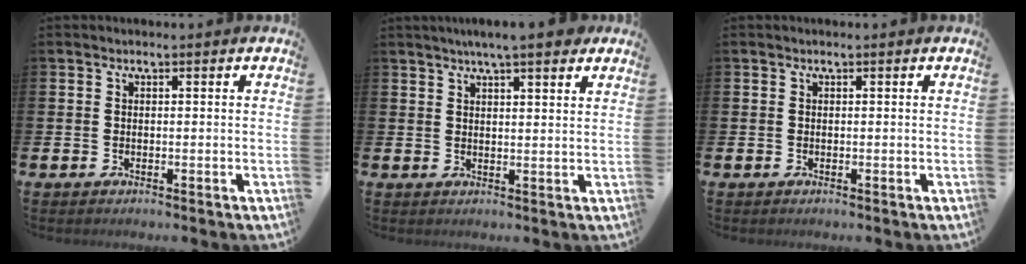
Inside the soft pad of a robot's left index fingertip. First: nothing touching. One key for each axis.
{"total": 5.0, "fx": 4.4, "fy": 0.2, "fz": 2.2, "tx": -0.040, "ty": -0.016, "tz": 0.076}
{"total": 0.0}